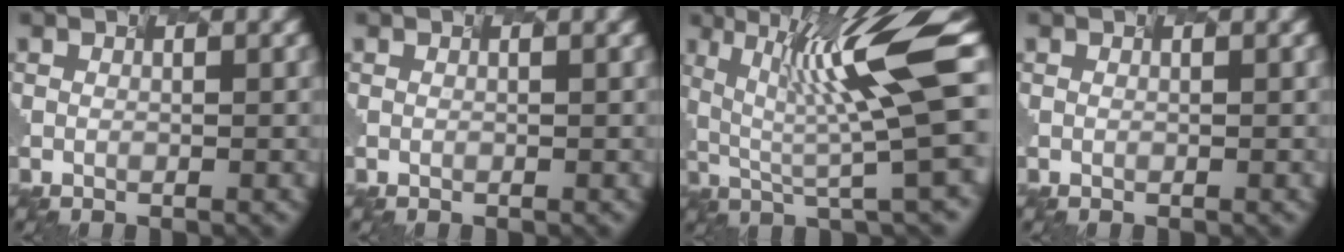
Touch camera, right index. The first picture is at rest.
{"total": 0.0}
{"total": 9.5, "force": [2.1, 1.1, 9.2], "torque": [-0.173, -0.001, 0.074]}
{"total": 0.0}